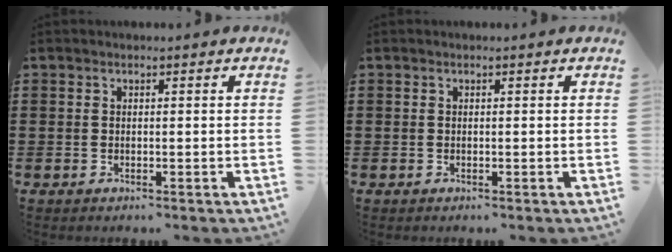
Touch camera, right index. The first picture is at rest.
{"total": 0.0}